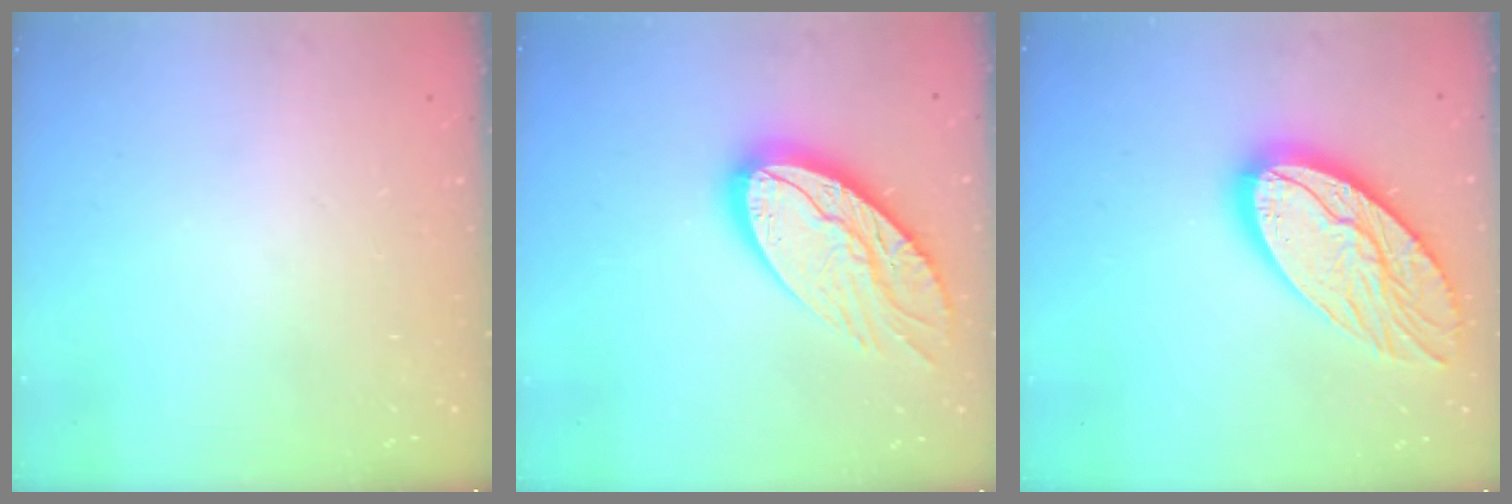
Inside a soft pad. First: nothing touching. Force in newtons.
{"total": 18.3, "press": 18.3, "slide": 1.5}
{"total": 21.2, "press": 21.1, "slide": 1.7}